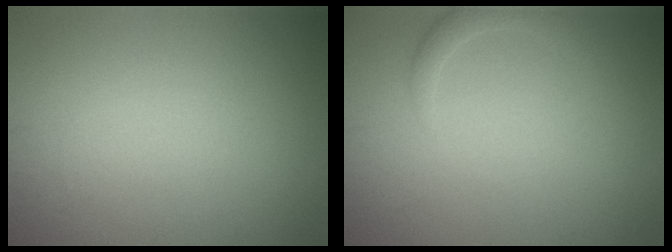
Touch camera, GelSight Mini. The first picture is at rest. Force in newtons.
{"total": 1.6, "press": 1.6, "slide": 0.1}